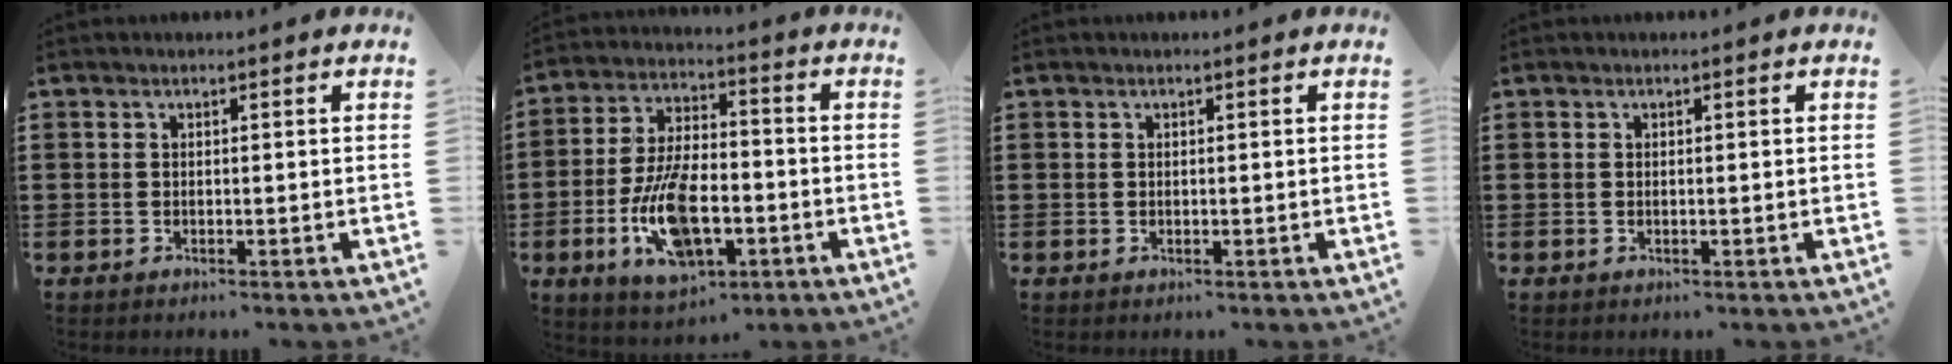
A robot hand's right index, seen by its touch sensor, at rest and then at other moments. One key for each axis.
{"total": 12.1, "fx": -4.2, "fy": 5.6, "fz": 9.8, "tx": -0.208, "ty": 0.002, "tz": -0.073}
{"total": 0.0}
{"total": 0.0}